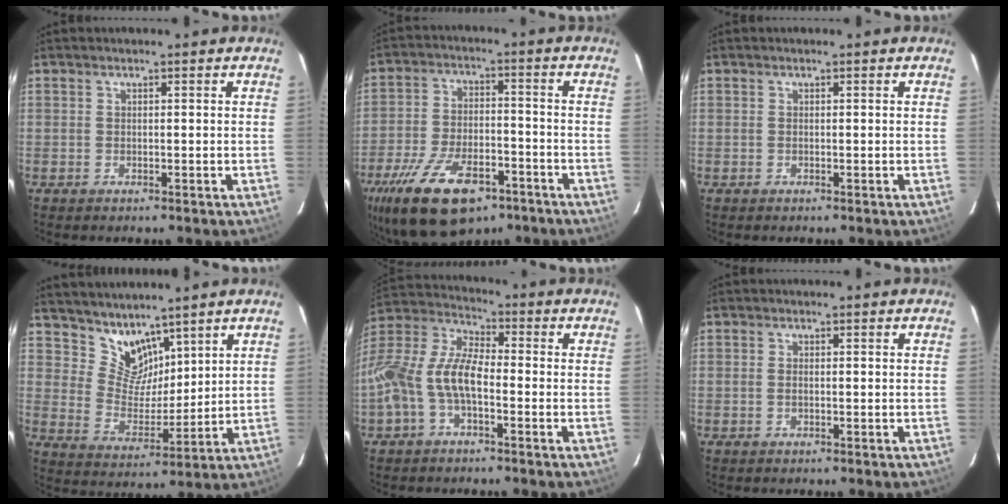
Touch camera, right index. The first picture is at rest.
{"total": 20.4, "force": [-12.8, 9.6, 12.7], "torque": [-0.273, -0.028, -0.208]}
{"total": 0.0}
{"total": 8.5, "force": [6.9, 4.4, 2.1], "torque": [-0.031, 0.001, 0.140]}
{"total": 12.8, "force": [-3.8, 5.8, 10.8], "torque": [-0.227, 0.011, -0.081]}
{"total": 0.8, "force": [-0.1, 0.4, 0.7], "torque": [-0.016, 0.001, -0.004]}